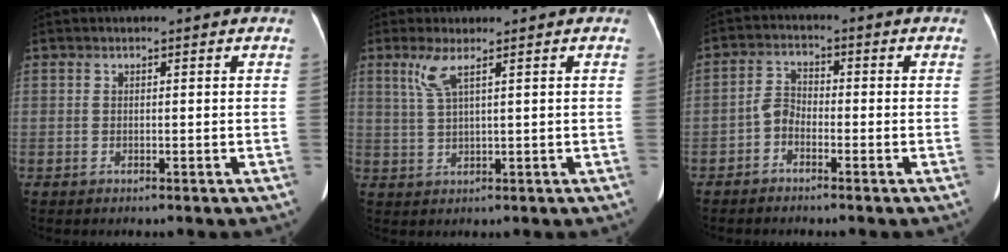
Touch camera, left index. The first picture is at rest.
{"total": 3.3, "force": [1.7, 0.0, 2.9], "torque": [-0.073, 0.006, 0.043]}
{"total": 2.9, "force": [-1.8, 1.7, 1.5], "torque": [-0.031, 0.004, -0.038]}